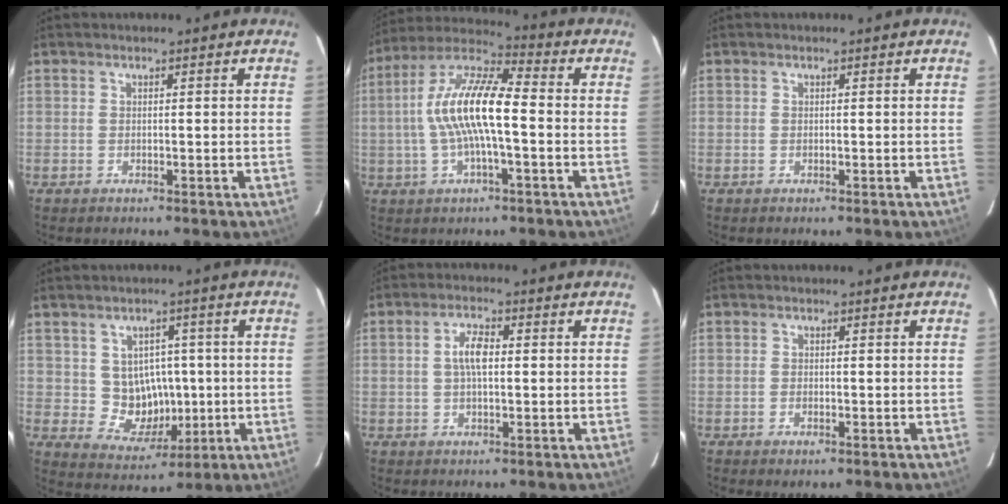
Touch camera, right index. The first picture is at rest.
{"total": 13.9, "force": [-1.0, 3.4, 13.4], "torque": [-0.262, 0.015, -0.027]}
{"total": 0.0}
{"total": 8.1, "force": [0.3, 7.5, 2.9], "torque": [-0.059, 0.009, 0.023]}
{"total": 4.3, "force": [0.4, 1.7, 3.9], "torque": [-0.076, 0.010, 0.007]}
{"total": 1.4, "force": [-0.8, 0.7, 0.8], "torque": [-0.015, -0.005, -0.014]}